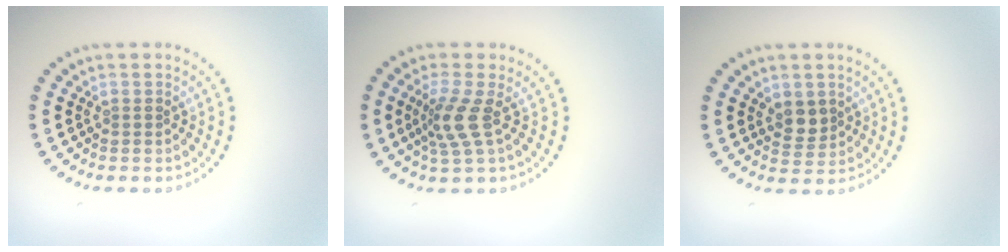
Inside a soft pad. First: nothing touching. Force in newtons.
{"total": 2.8, "press": 2.1, "slide": 2.0}
{"total": 2.0, "press": 1.8, "slide": 0.9}